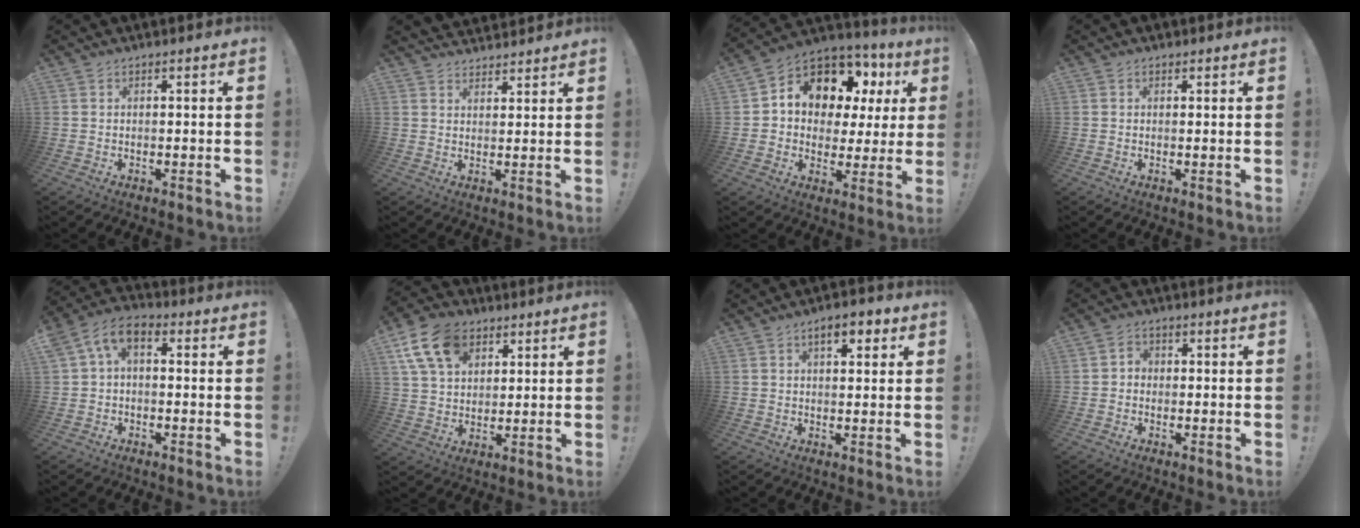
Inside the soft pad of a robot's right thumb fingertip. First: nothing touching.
{"total": 3.4, "force": [3.1, 1.4, 0.2], "torque": [0.001, -0.022, 0.057]}
{"total": 11.7, "force": [6.1, 8.0, 6.0], "torque": [-0.096, -0.050, 0.115]}
{"total": 0.7, "force": [0.5, 0.4, 0.2], "torque": [0.009, -0.006, 0.007]}
{"total": 6.6, "force": [1.0, 4.2, 5.0], "torque": [-0.108, 0.003, 0.024]}
{"total": 14.7, "force": [7.0, 10.0, 8.2], "torque": [-0.141, -0.023, 0.135]}
{"total": 6.1, "force": [3.2, 2.6, 4.4], "torque": [-0.056, -0.006, 0.050]}
{"total": 2.4, "force": [-0.9, 1.9, 1.1], "torque": [-0.018, 0.008, -0.016]}